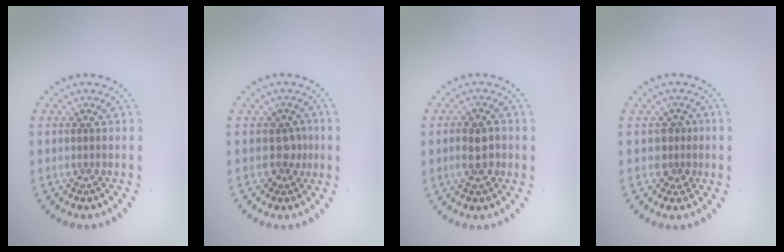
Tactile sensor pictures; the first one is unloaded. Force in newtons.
{"total": 1.8, "press": 1.4, "slide": 1.2}
{"total": 2.6, "press": 2.6, "slide": 0.6}
{"total": 1.8, "press": 1.5, "slide": 1.0}